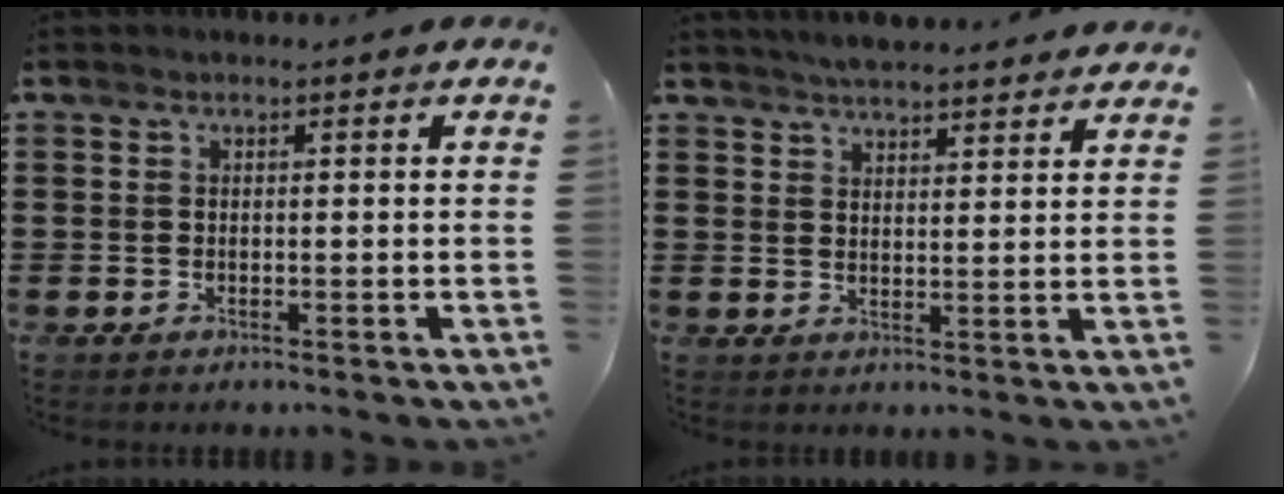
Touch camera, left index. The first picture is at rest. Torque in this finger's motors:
{"motor_torque": [1.34, -0.80, 0.29, 0.11]}